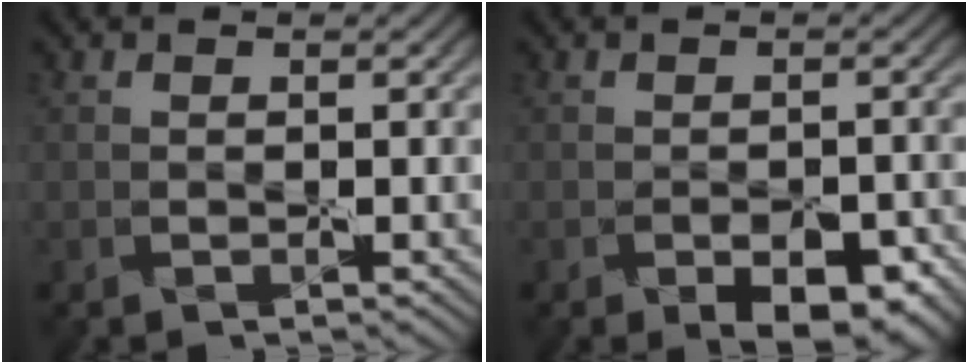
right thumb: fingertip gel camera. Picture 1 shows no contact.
{"total": 4.5, "force": [-2.5, 2.1, 3.0], "torque": [-0.038, -0.008, -0.023]}